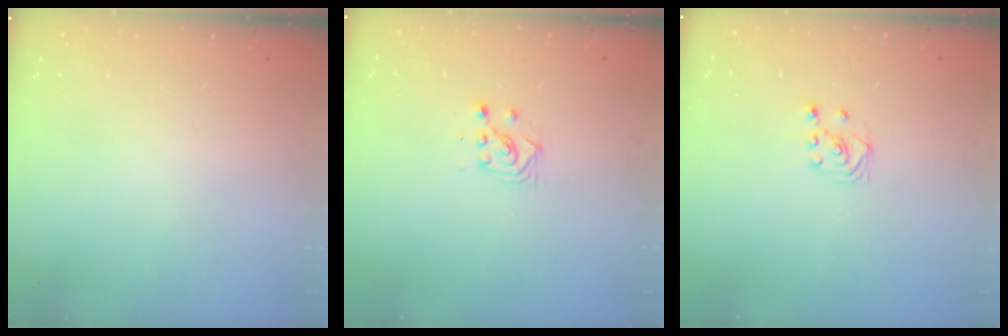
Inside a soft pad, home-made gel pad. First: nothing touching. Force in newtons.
{"total": 3.4, "press": 3.3, "slide": 1.0}
{"total": 2.3, "press": 2.2, "slide": 0.6}